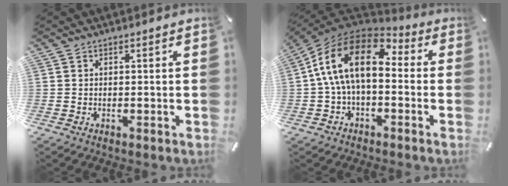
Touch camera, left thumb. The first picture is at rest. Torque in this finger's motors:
{"motor_torque": [0.83, 1.10, 1.67, -1.09, 0.82]}